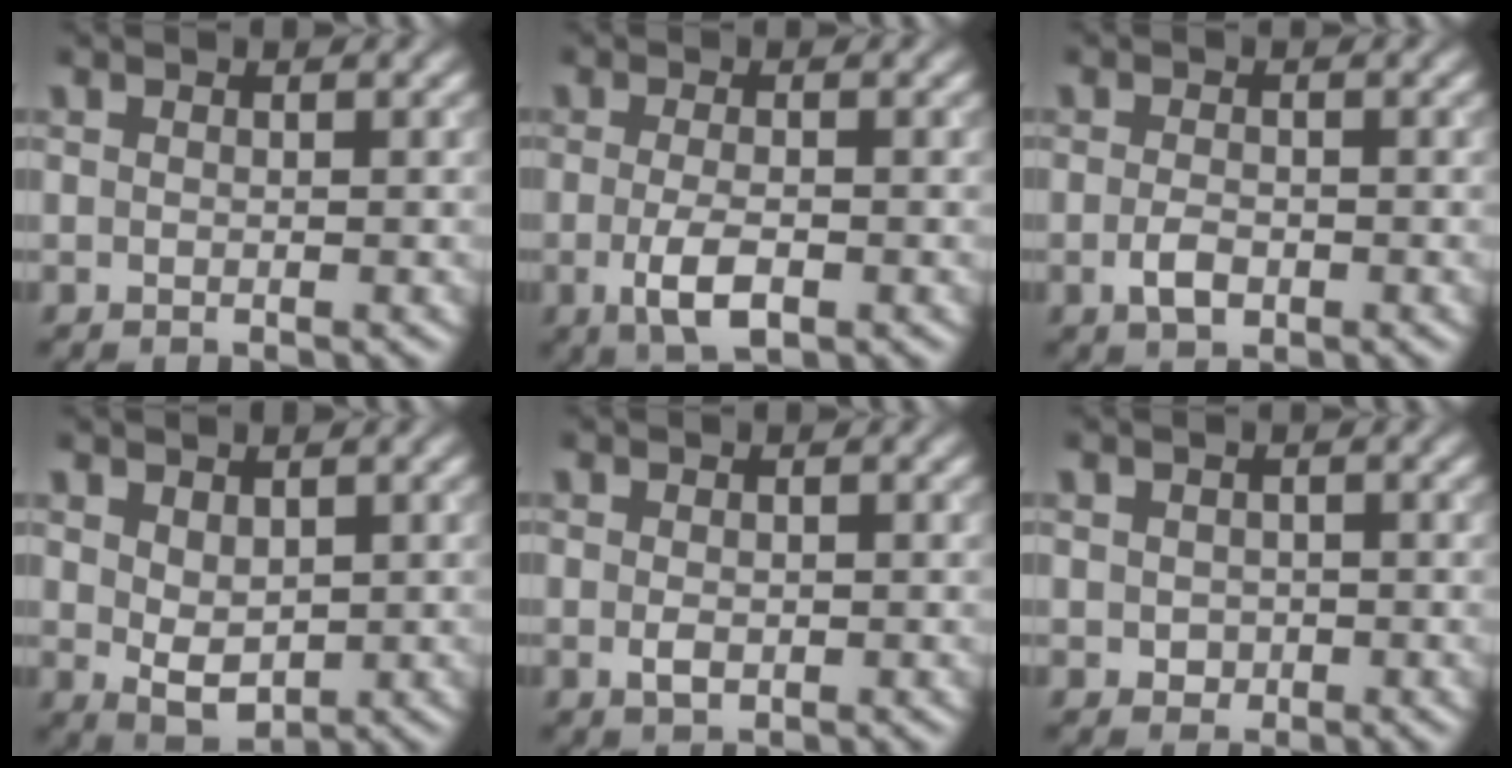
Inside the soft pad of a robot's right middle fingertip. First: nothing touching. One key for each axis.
{"total": 3.3, "fx": -1.1, "fy": 1.2, "fz": 2.9, "tx": -0.062, "ty": -0.008, "tz": -0.021}
{"total": 1.9, "fx": -0.7, "fy": 1.0, "fz": 1.5, "tx": -0.029, "ty": -0.002, "tz": -0.015}
{"total": 2.8, "fx": 0.8, "fy": 1.7, "fz": 2.0, "tx": -0.040, "ty": -0.006, "tz": 0.020}
{"total": 1.3, "fx": -0.2, "fy": 0.8, "fz": 1.0, "tx": -0.021, "ty": -0.002, "tz": -0.003}
{"total": 1.2, "fx": -0.1, "fy": 1.1, "fz": 0.5, "tx": -0.009, "ty": -0.004, "tz": -0.003}